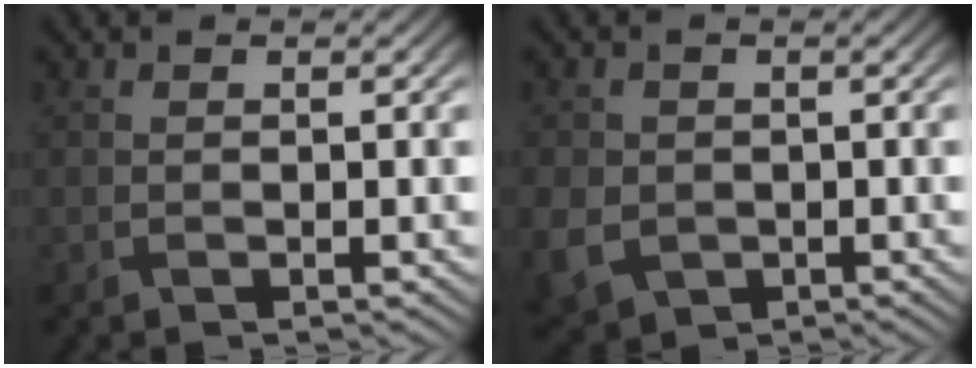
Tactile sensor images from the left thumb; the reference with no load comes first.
{"total": 5.4, "force": [-1.3, 4.6, 2.4], "torque": [-0.081, -0.022, -0.025]}